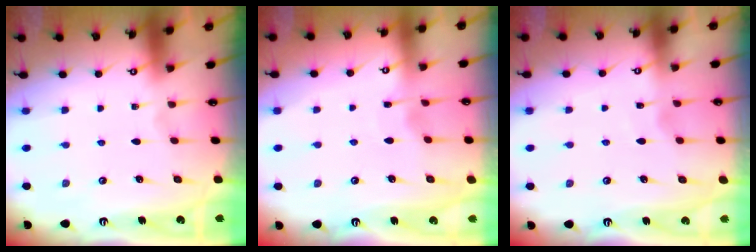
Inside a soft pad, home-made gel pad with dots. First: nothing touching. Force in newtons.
{"total": 3.2, "press": 3.2, "slide": 0.4}
{"total": 1.7, "press": 1.7, "slide": 0.2}